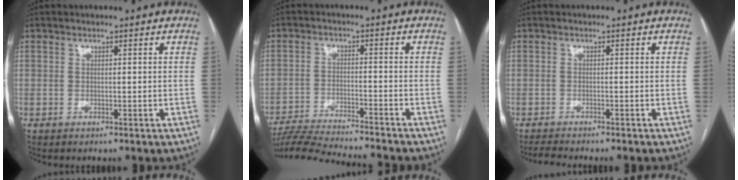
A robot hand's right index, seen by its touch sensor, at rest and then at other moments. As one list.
[{"total": 14.9, "force": [-14.0, -0.2, 5.2], "torque": [-0.085, -0.017, -0.219]}, {"total": 3.1, "force": [-2.9, -0.2, 0.9], "torque": [-0.013, -0.009, -0.046]}]